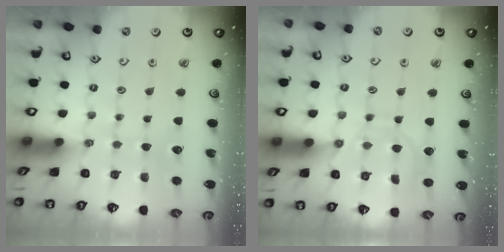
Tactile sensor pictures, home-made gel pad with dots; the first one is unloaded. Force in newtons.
{"total": 9.0, "press": 9.0, "slide": 0.6}